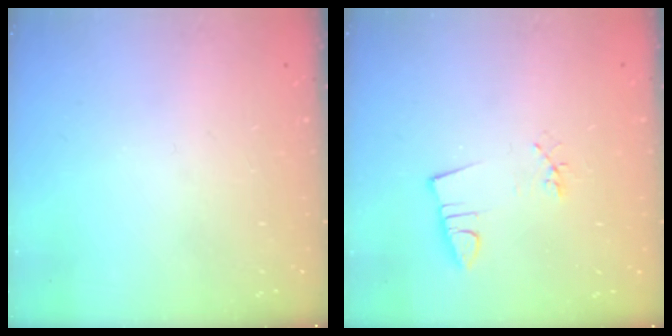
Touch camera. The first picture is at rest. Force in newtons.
{"total": 2.6, "press": 0.8, "slide": 2.4}